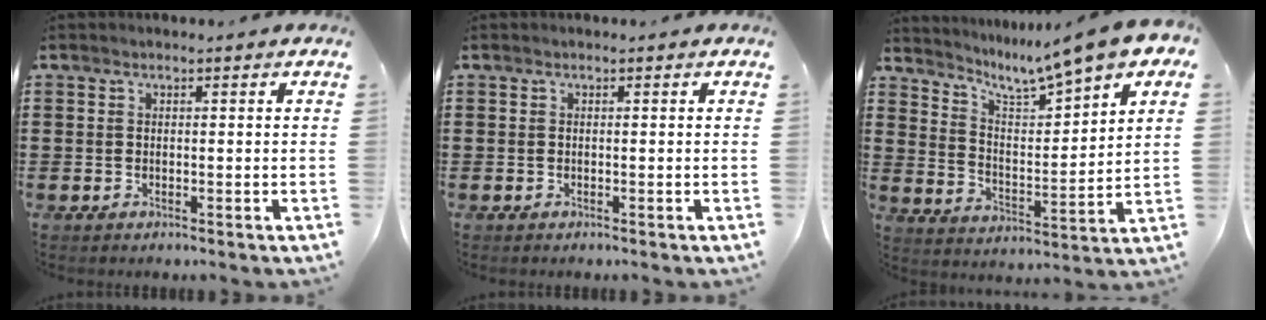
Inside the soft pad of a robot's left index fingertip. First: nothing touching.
{"total": 0.0}
{"total": 8.0, "force": [7.2, -0.4, 3.5], "torque": [-0.088, -0.046, 0.115]}